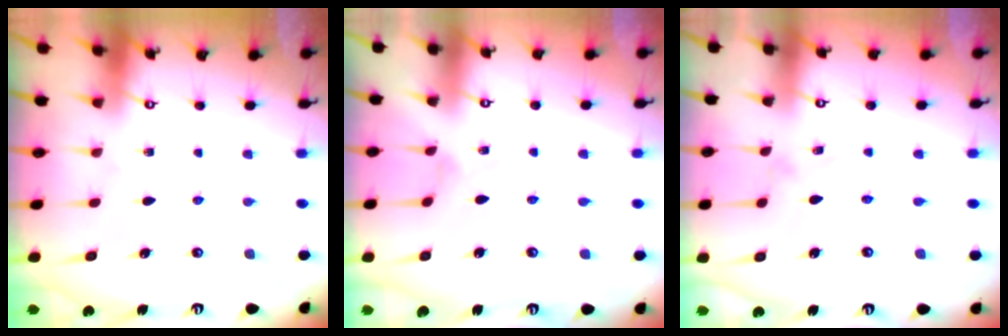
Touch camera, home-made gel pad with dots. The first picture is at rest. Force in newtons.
{"total": 0.8, "press": 0.8, "slide": 0.2}
{"total": 0.0}